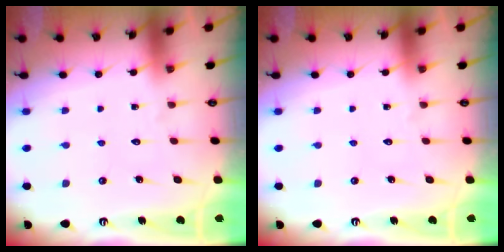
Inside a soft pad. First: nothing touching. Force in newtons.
{"total": 0.0}